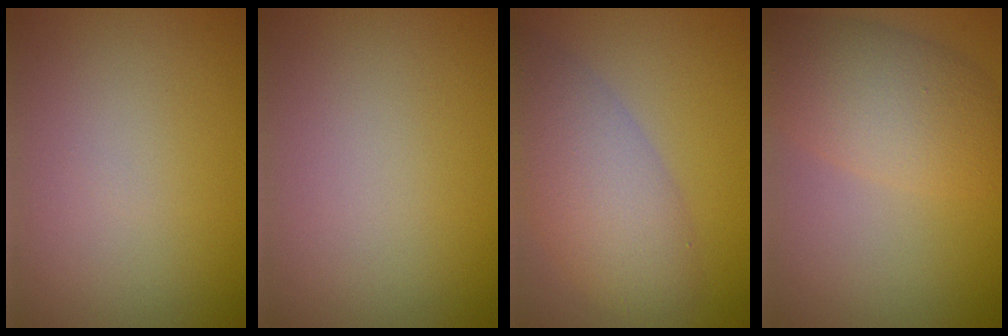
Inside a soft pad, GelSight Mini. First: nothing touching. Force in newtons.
{"total": 0.0}
{"total": 6.4, "press": 6.4, "slide": 0.4}
{"total": 5.7, "press": 5.7, "slide": 0.2}